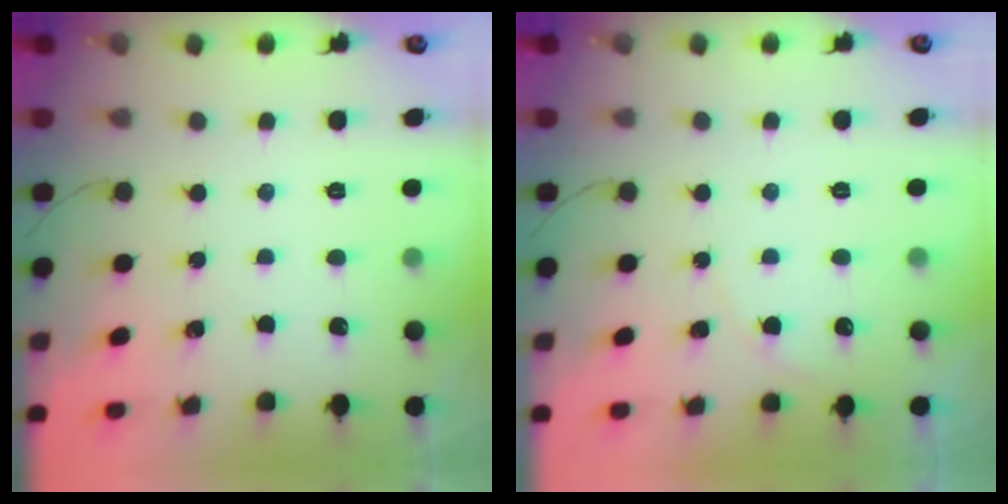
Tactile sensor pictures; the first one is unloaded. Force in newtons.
{"total": 4.5, "press": 4.5, "slide": 0.3}